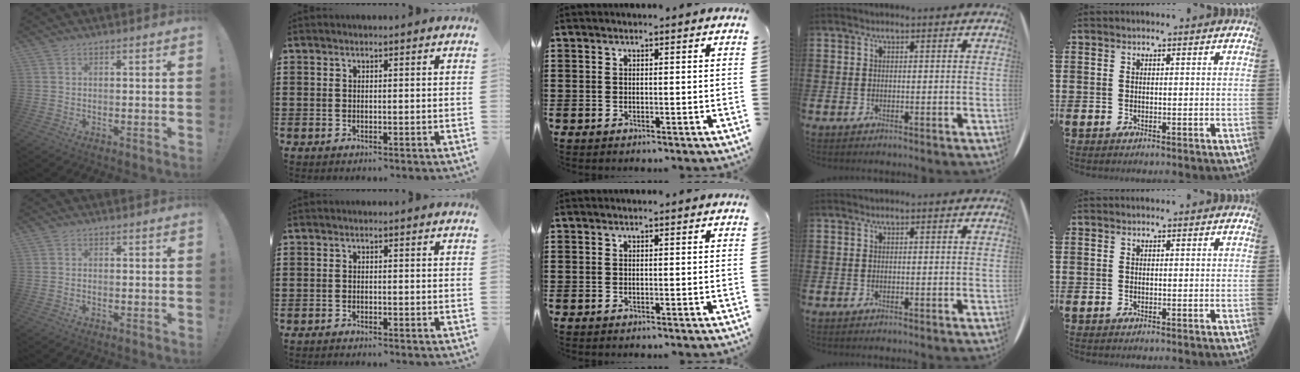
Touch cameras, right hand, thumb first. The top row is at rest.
{"thumb": {"total": 0.6, "force": [-0.3, 0.4, 0.3], "torque": [-0.013, 0.005, -0.003]}, "index": {"total": 0.9, "force": [-0.9, 0.0, 0.0], "torque": [-0.003, 0.000, -0.018]}}